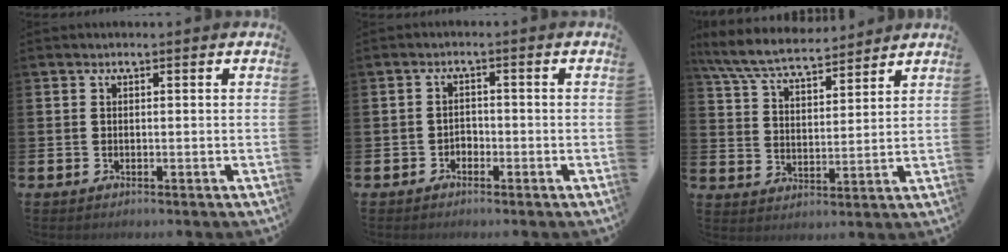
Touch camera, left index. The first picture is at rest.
{"total": 1.6, "force": [-1.2, 1.0, 0.1], "torque": [0.002, 0.000, -0.030]}
{"total": 7.6, "force": [7.1, 1.3, 2.3], "torque": [-0.070, -0.036, 0.127]}